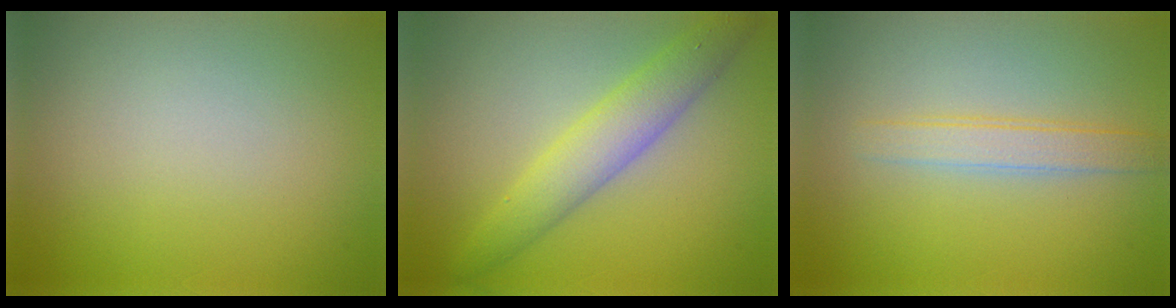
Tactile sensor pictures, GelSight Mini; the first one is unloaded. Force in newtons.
{"total": 4.4, "press": 4.4, "slide": 0.3}
{"total": 2.4, "press": 2.4, "slide": 0.2}